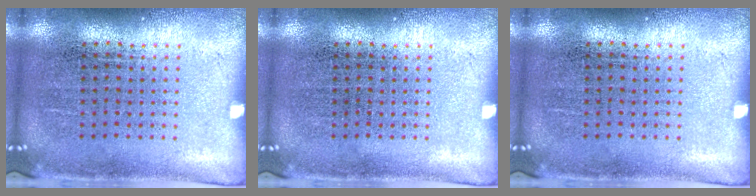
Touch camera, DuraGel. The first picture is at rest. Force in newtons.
{"total": 0.0}
{"total": 0.0}